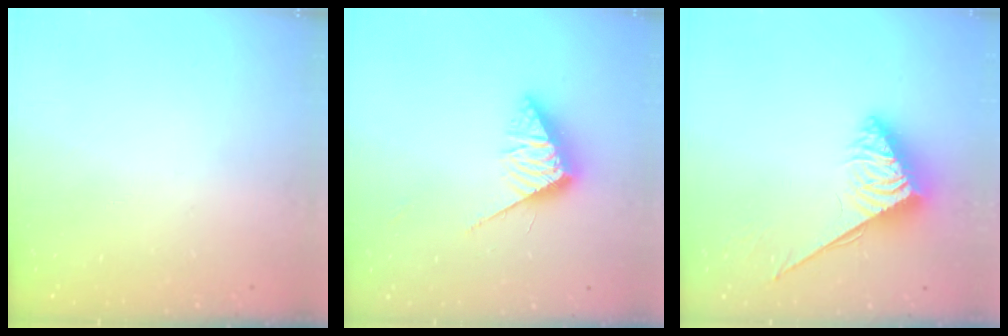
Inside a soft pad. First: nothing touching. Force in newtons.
{"total": 9.6, "press": 9.6, "slide": 0.2}
{"total": 3.9, "press": 3.8, "slide": 0.5}